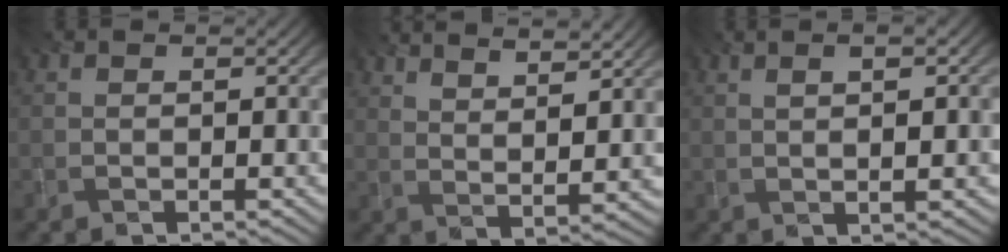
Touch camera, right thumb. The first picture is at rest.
{"total": 8.8, "force": [6.7, 1.4, 5.5], "torque": [-0.079, -0.008, 0.097]}
{"total": 4.2, "force": [1.1, 0.4, 4.0], "torque": [-0.058, 0.007, 0.014]}